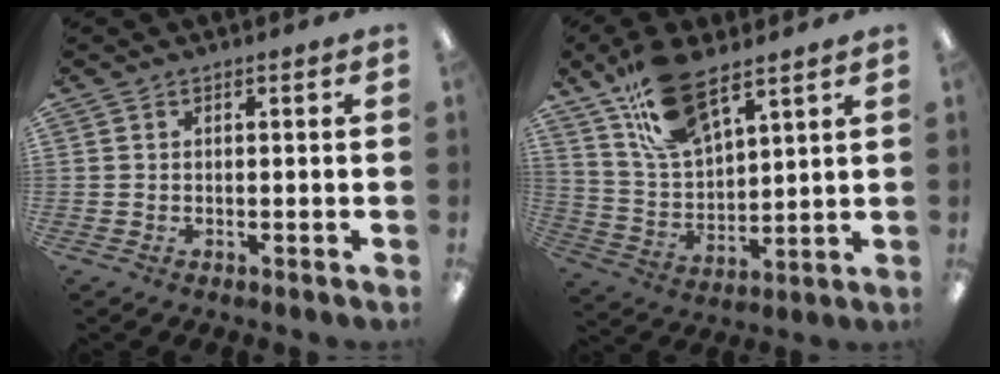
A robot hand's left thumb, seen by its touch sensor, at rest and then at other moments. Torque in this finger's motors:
{"motor_torque": [0.36, 0.47, -0.14, -0.23, 0.07]}